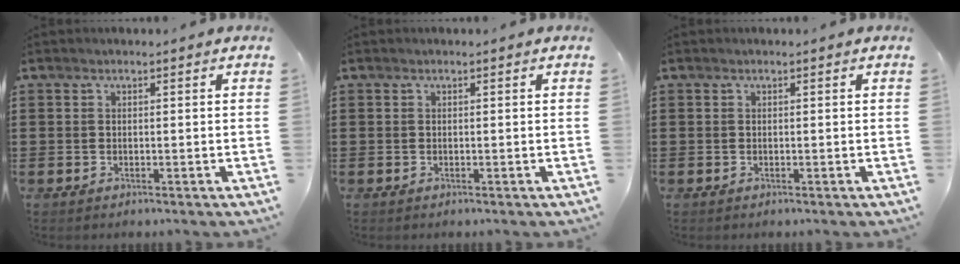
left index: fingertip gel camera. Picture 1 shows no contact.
{"total": 0.0}
{"total": 0.0}